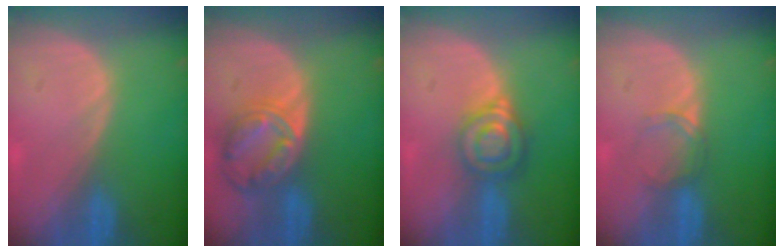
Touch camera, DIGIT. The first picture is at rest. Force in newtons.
{"total": 8.2, "press": 7.0, "slide": 4.3}
{"total": 6.6, "press": 5.7, "slide": 3.4}
{"total": 2.2, "press": 2.2, "slide": 0.2}